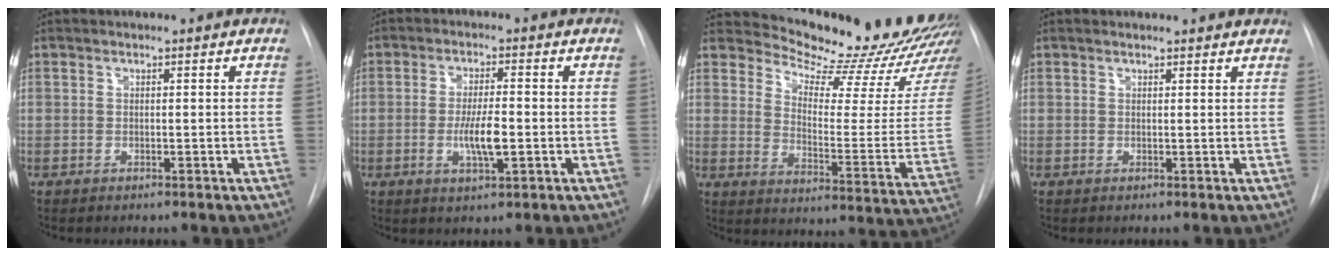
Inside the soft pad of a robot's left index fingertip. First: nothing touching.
{"total": 5.6, "force": [-1.2, 1.1, 5.4], "torque": [-0.104, -0.008, -0.018]}
{"total": 20.4, "force": [19.6, 1.1, 5.5], "torque": [-0.086, -0.132, 0.245]}
{"total": 5.3, "force": [5.0, 1.0, 1.3], "torque": [-0.015, 0.014, 0.046]}